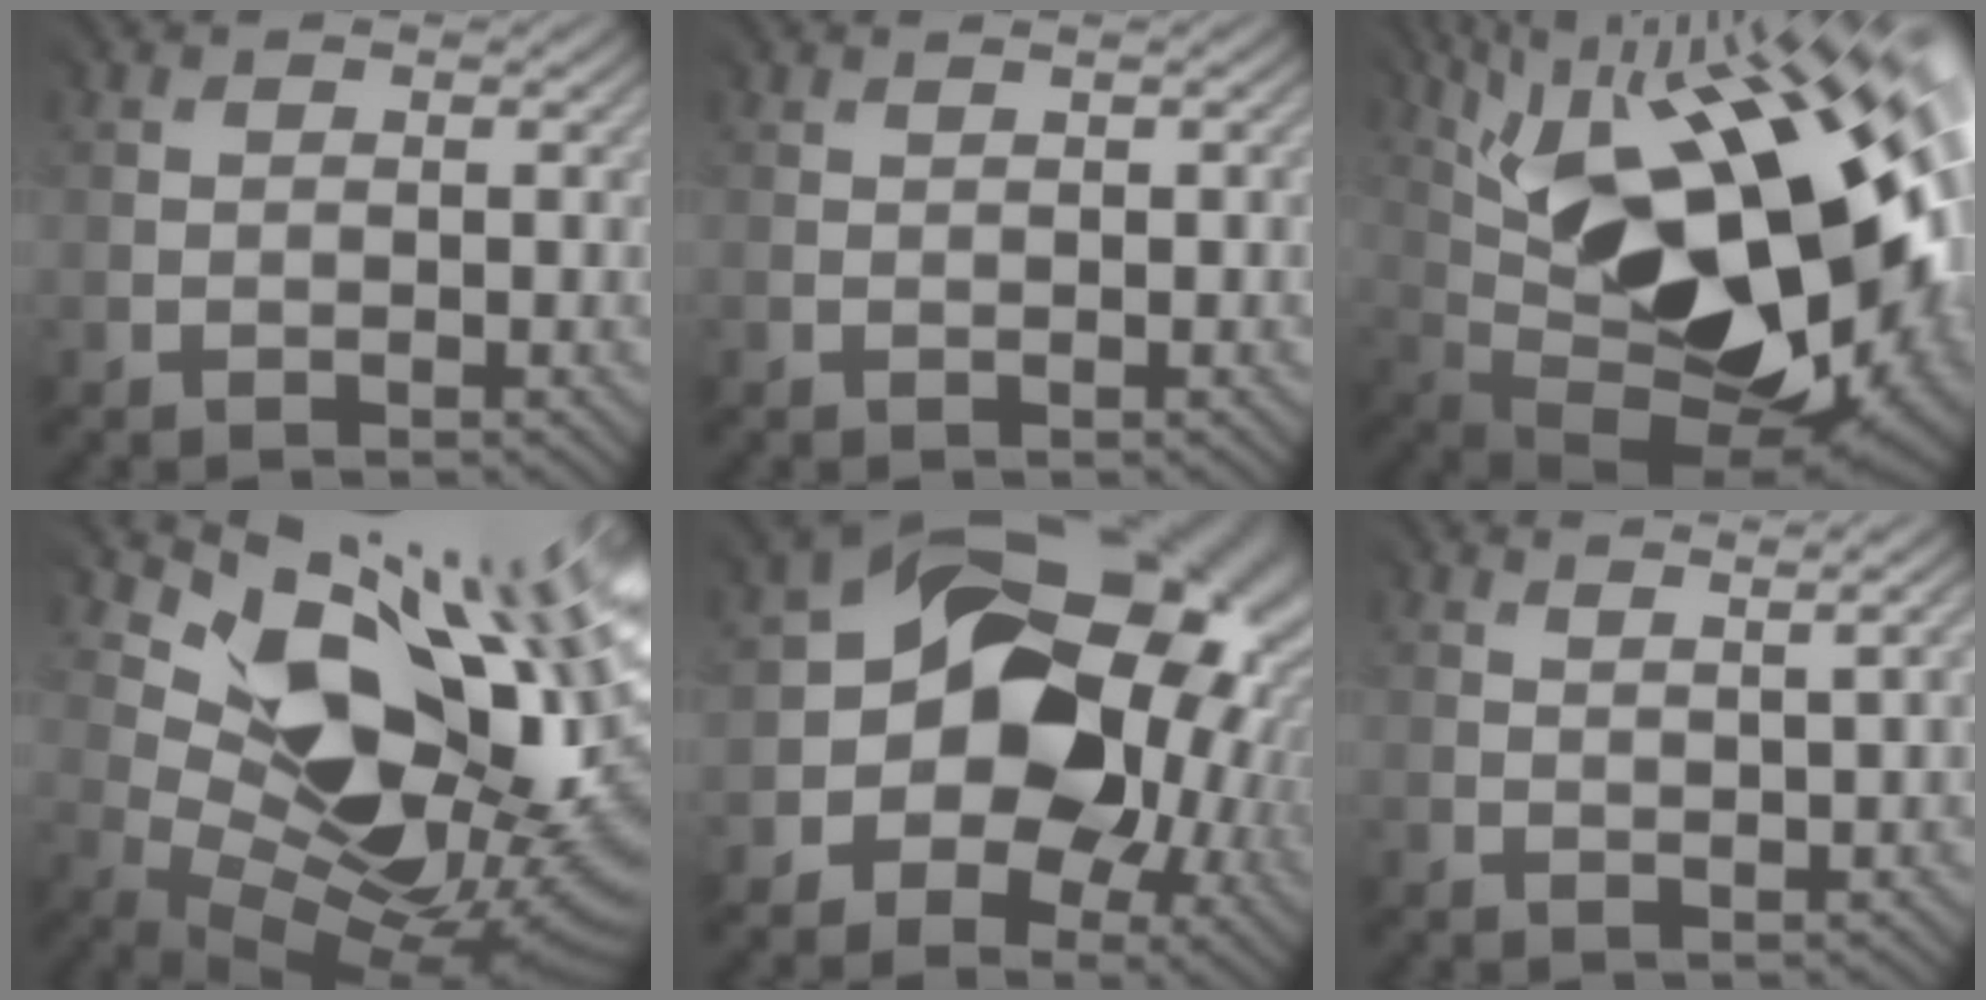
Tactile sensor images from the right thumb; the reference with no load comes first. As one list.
[{"total": 0.5, "force": [0.3, -0.5, 0.0], "torque": [-0.004, 0.003, 0.006]}, {"total": 22.0, "force": [5.2, 9.3, 19.3], "torque": [-0.325, 0.033, 0.078]}, {"total": 17.2, "force": [5.9, 8.7, 13.6], "torque": [-0.205, 0.000, 0.119]}, {"total": 18.1, "force": [-0.9, 14.2, 11.2], "torque": [-0.144, -0.029, -0.018]}, {"total": 2.6, "force": [2.0, -0.4, 1.6], "torque": [-0.025, 0.006, 0.032]}]